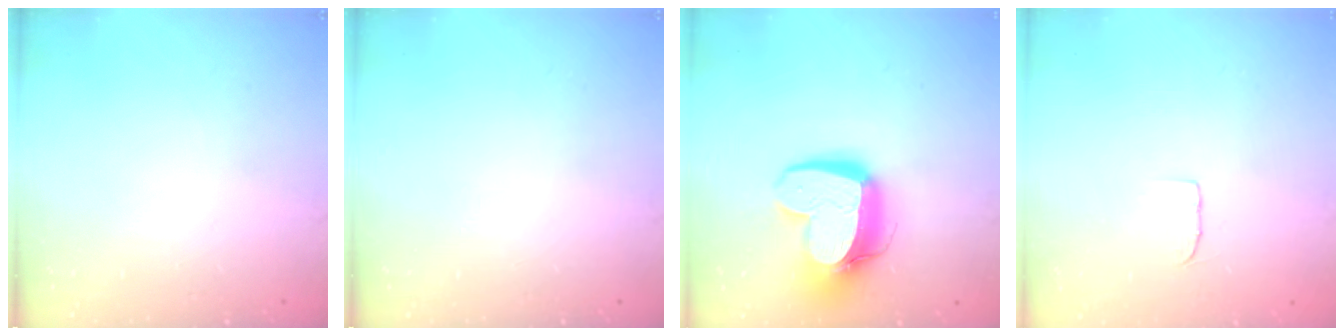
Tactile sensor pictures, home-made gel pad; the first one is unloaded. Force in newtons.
{"total": 0.0}
{"total": 15.2, "press": 15.2, "slide": 1.4}
{"total": 4.4, "press": 4.3, "slide": 0.4}